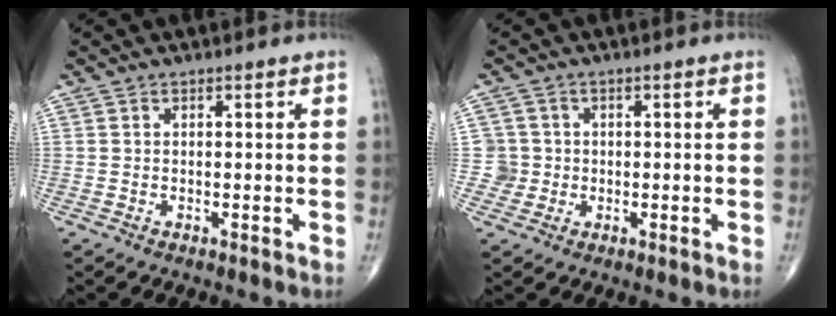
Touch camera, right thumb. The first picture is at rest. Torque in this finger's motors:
{"motor_torque": [0.13, 0.09, 0.14, 0.08, 0.00]}